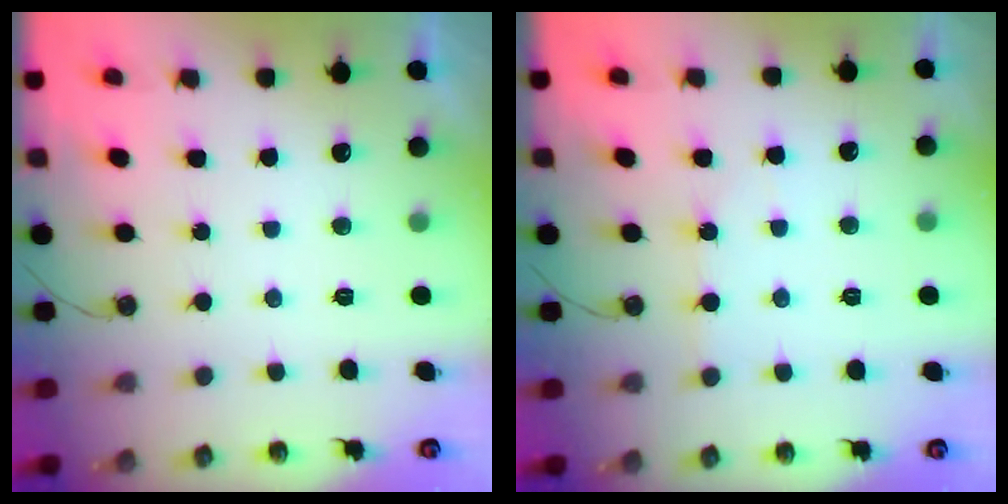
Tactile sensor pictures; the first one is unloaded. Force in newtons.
{"total": 3.0, "press": 3.0, "slide": 0.4}